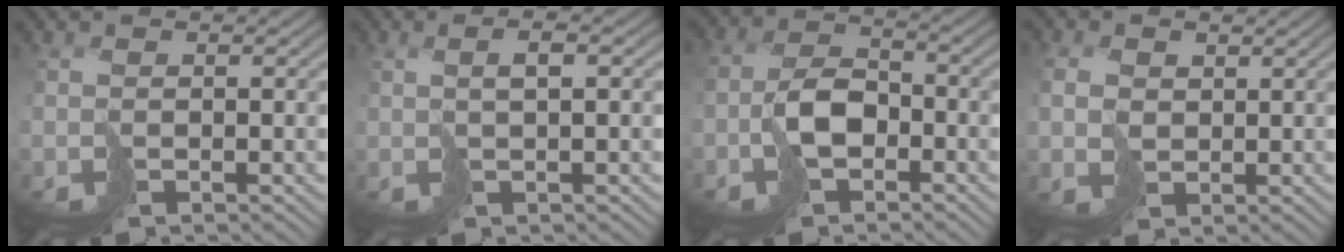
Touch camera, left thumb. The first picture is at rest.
{"total": 2.1, "force": [0.8, 0.4, 1.9], "torque": [-0.033, 0.007, 0.016]}
{"total": 5.4, "force": [-2.1, 3.4, 3.5], "torque": [-0.072, 0.003, -0.050]}
{"total": 2.8, "force": [1.0, 2.3, 1.3], "torque": [-0.039, 0.003, 0.023]}